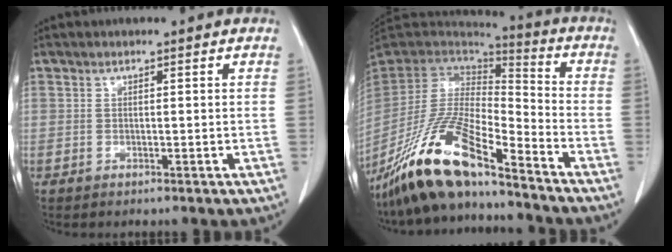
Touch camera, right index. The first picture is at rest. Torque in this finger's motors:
{"motor_torque": [1.08, -1.06, 0.72, 0.21]}